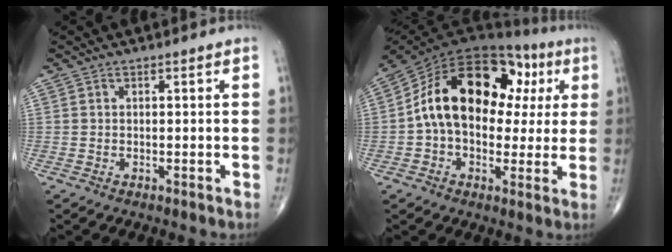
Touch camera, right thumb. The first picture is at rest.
{"total": 20.9, "force": [3.1, 13.6, 15.6], "torque": [-0.221, 0.044, 0.040]}